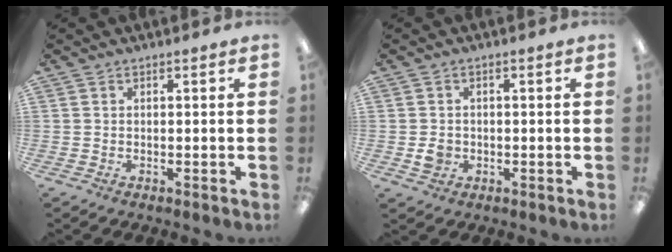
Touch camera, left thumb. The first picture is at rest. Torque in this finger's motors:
{"motor_torque": [-0.21, 0.29, 0.21, -0.01, -0.02]}